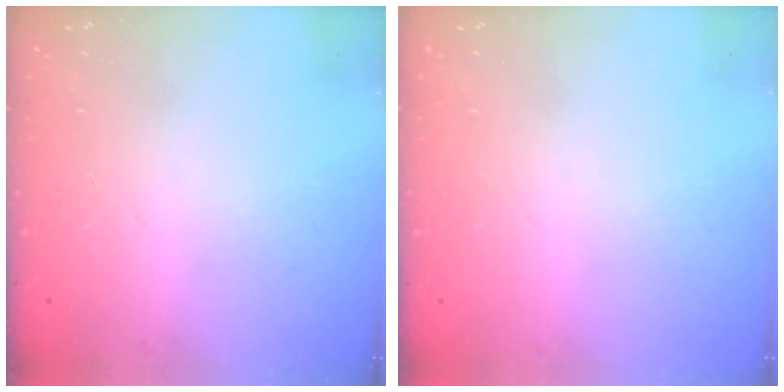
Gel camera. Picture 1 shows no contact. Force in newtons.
{"total": 0.0}